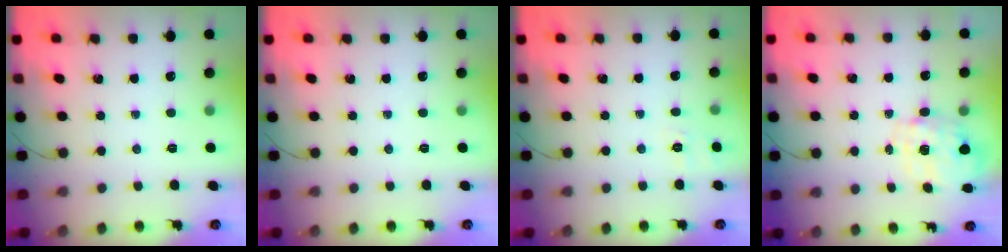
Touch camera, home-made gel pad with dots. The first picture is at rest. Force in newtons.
{"total": 0.0}
{"total": 2.7, "press": 2.1, "slide": 1.6}
{"total": 2.9, "press": 2.7, "slide": 0.9}